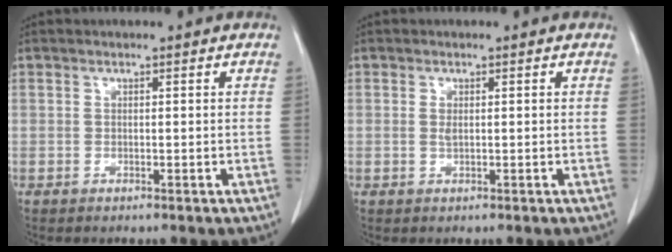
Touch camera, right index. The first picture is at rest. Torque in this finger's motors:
{"motor_torque": [0.00, 0.03, 0.01, 0.01]}